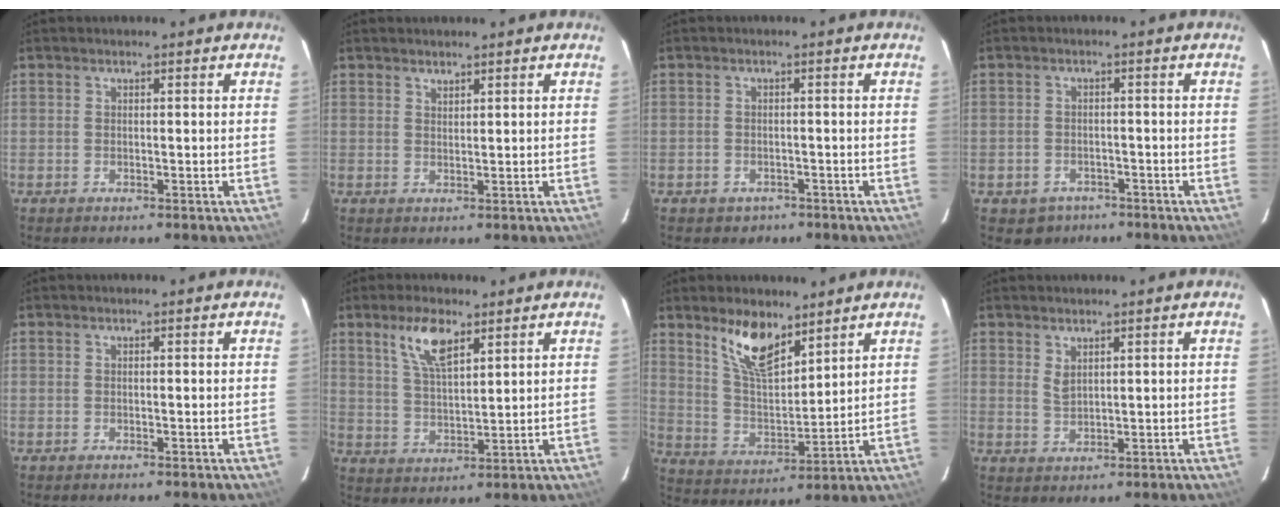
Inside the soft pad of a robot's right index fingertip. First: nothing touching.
{"total": 1.1, "force": [1.1, 0.2, 0.2], "torque": [-0.003, 0.000, 0.021]}
{"total": 3.1, "force": [-1.8, 2.4, 0.5], "torque": [-0.017, 0.003, -0.020]}
{"total": 4.7, "force": [-2.9, 3.6, 0.6], "torque": [-0.029, 0.010, -0.036]}
{"total": 0.0}
{"total": 7.7, "force": [4.8, 2.7, 5.5], "torque": [-0.102, 0.006, 0.098]}
{"total": 11.0, "force": [7.8, 4.0, 6.7], "torque": [-0.118, -0.002, 0.155]}
{"total": 2.1, "force": [1.6, 0.7, 1.1], "torque": [-0.020, -0.003, 0.031]}